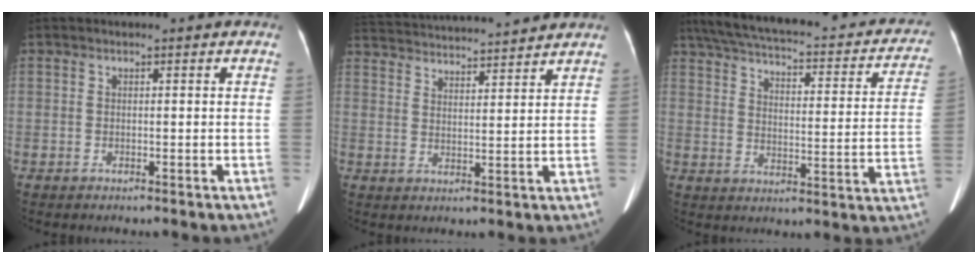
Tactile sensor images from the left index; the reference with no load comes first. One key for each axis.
{"total": 17.5, "fx": 16.3, "fy": 1.6, "fz": 6.2, "tx": -0.126, "ty": 0.037, "tz": 0.247}
{"total": 25.8, "fx": 20.6, "fy": 7.6, "fz": 13.5, "tx": -0.202, "ty": 0.013, "tz": 0.246}